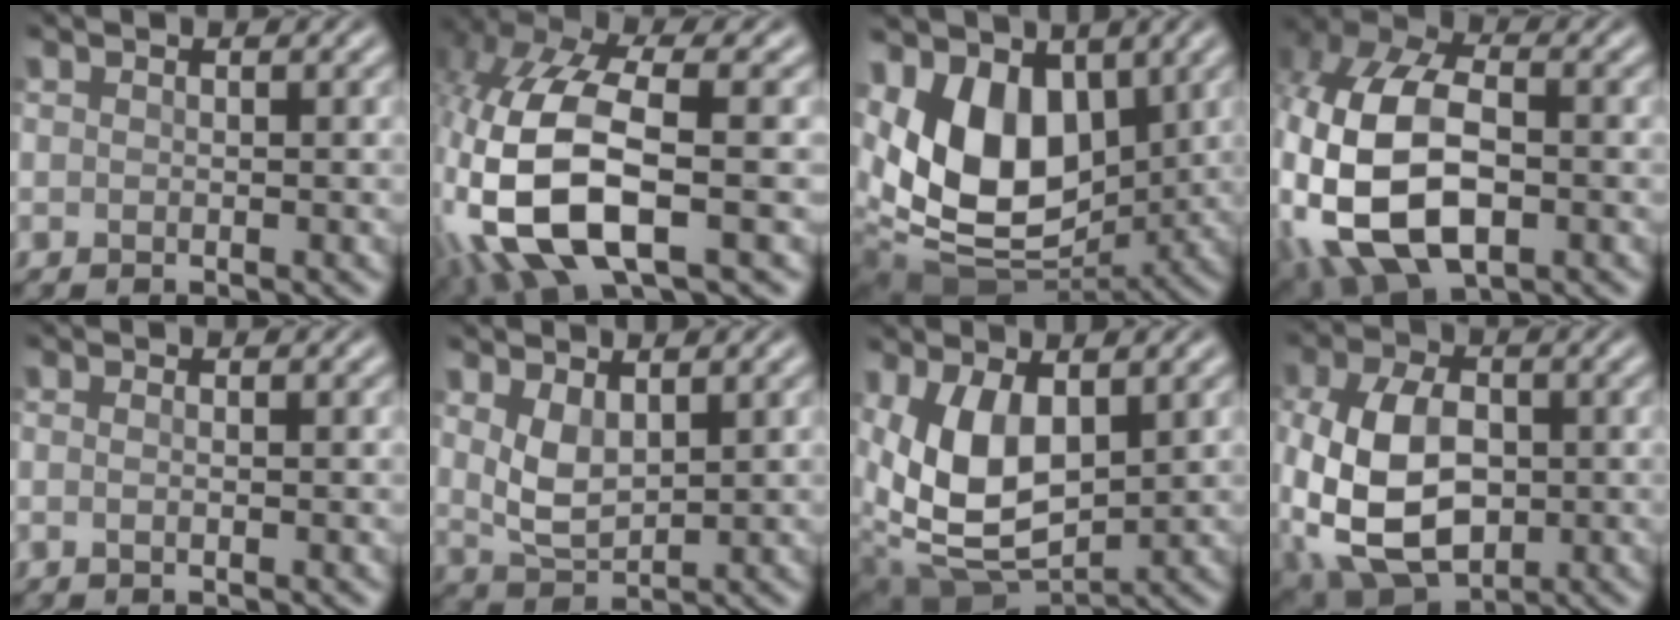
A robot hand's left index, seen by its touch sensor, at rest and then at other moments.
{"total": 12.5, "force": [-2.9, 5.3, 11.0], "torque": [-0.272, -0.003, -0.057]}
{"total": 11.8, "force": [1.9, 7.6, 8.9], "torque": [-0.173, -0.018, 0.033]}
{"total": 13.4, "force": [-1.6, 8.8, 9.9], "torque": [-0.230, -0.021, -0.018]}
{"total": 1.3, "force": [0.1, 0.6, 1.1], "torque": [-0.011, -0.002, -0.008]}
{"total": 3.2, "force": [1.5, 1.7, 2.2], "torque": [-0.056, 0.002, 0.038]}
{"total": 8.0, "force": [1.9, 4.4, 6.3], "torque": [-0.141, -0.005, 0.038]}
{"total": 10.6, "force": [-1.1, 6.9, 8.0], "torque": [-0.187, -0.011, -0.016]}